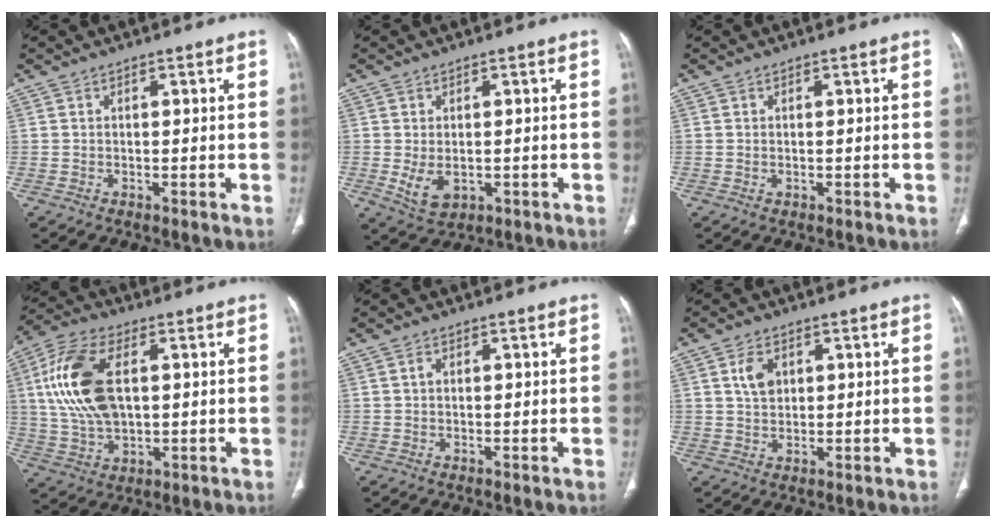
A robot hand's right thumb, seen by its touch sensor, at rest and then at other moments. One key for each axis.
{"total": 4.8, "fx": -0.8, "fy": 3.2, "fz": 3.5, "tx": -0.062, "ty": -0.008, "tz": 0.002}
{"total": 0.0}
{"total": 16.0, "fx": 2.8, "fy": 8.8, "fz": 13.0, "tx": -0.267, "ty": 0.009, "tz": 0.056}
{"total": 0.8, "fx": 0.1, "fy": 0.6, "fz": 0.4, "tx": -0.007, "ty": 0.002, "tz": 0.002}
{"total": 4.2, "fx": 1.2, "fy": 3.1, "fz": 2.6, "tx": -0.038, "ty": -0.003, "tz": 0.021}